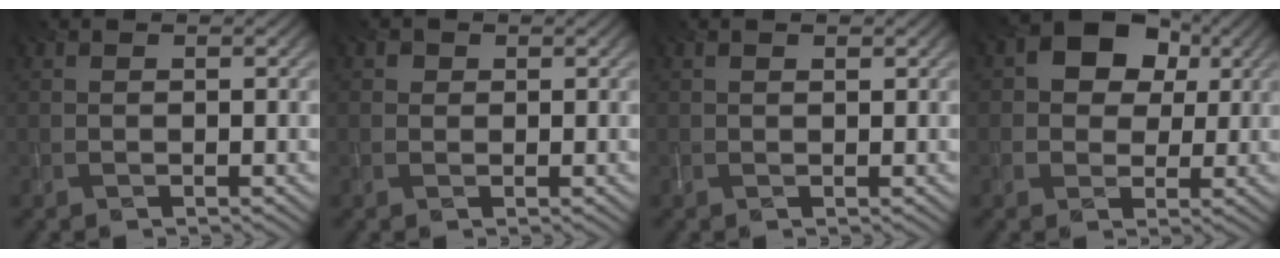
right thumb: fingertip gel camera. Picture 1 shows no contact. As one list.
[{"total": 1.1, "force": [0.4, 1.0, 0.3], "torque": [-0.003, -0.002, 0.002]}, {"total": 0.9, "force": [0.6, 0.2, 0.6], "torque": [-0.015, 0.004, 0.011]}, {"total": 8.5, "force": [2.8, 6.6, 4.6], "torque": [-0.088, 0.027, 0.024]}]